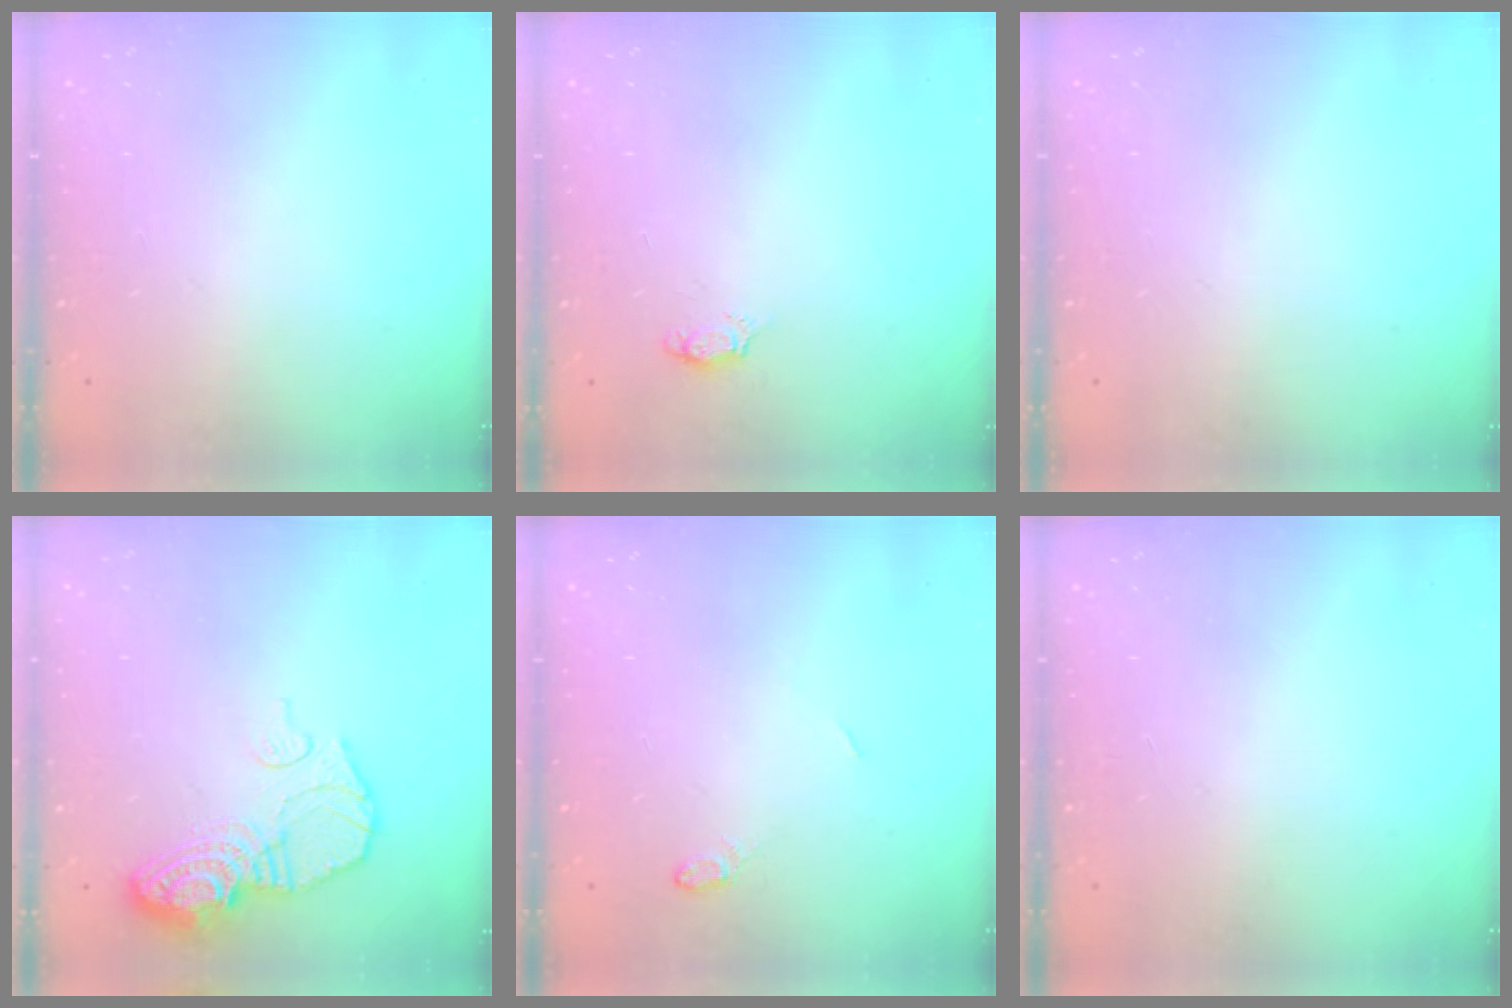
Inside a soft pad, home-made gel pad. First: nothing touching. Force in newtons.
{"total": 3.0, "press": 2.9, "slide": 0.4}
{"total": 0.0}
{"total": 11.8, "press": 11.7, "slide": 1.1}
{"total": 3.9, "press": 3.9, "slide": 0.6}
{"total": 1.2, "press": 1.1, "slide": 0.2}